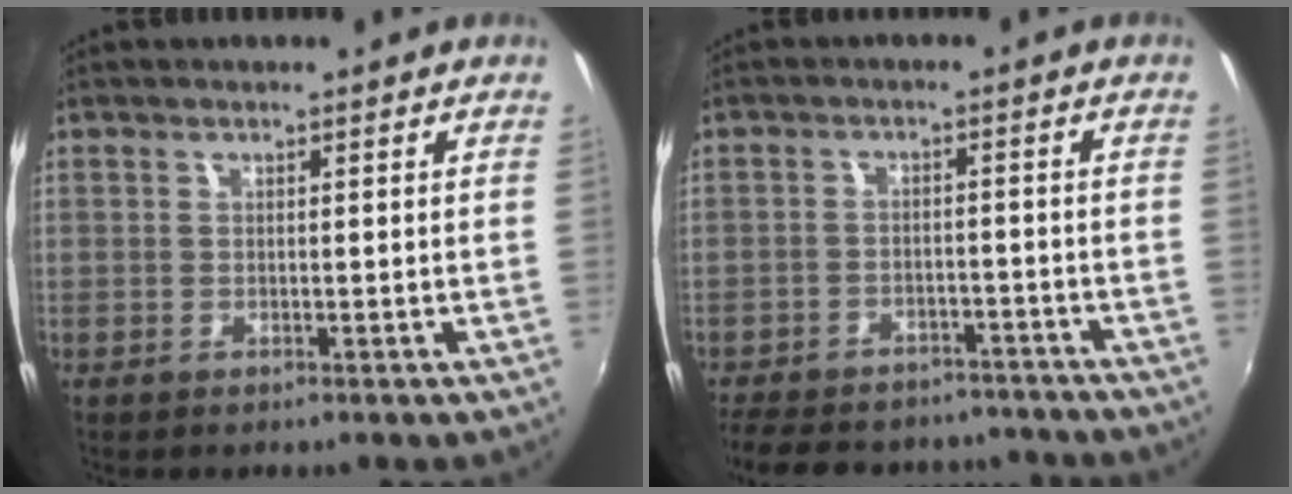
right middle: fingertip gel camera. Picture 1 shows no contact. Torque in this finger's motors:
{"motor_torque": [1.07, -1.07, 0.33, 0.05]}